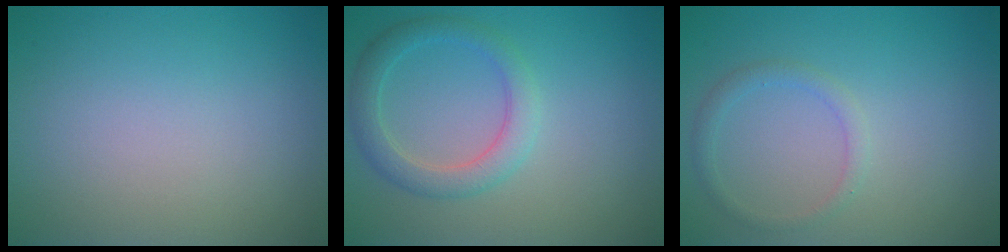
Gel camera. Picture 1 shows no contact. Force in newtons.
{"total": 3.0, "press": 3.0, "slide": 0.1}
{"total": 1.4, "press": 1.4, "slide": 0.1}